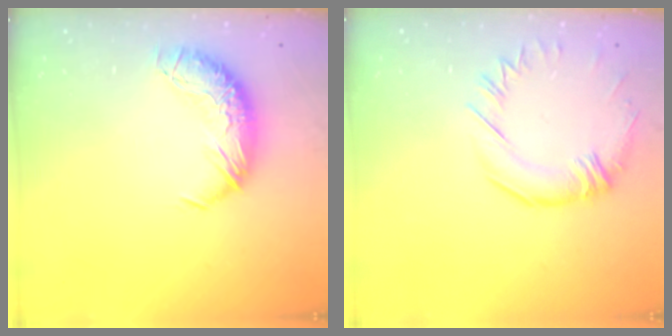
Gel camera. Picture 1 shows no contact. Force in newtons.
{"total": 0.9, "press": 0.0, "slide": 0.9}